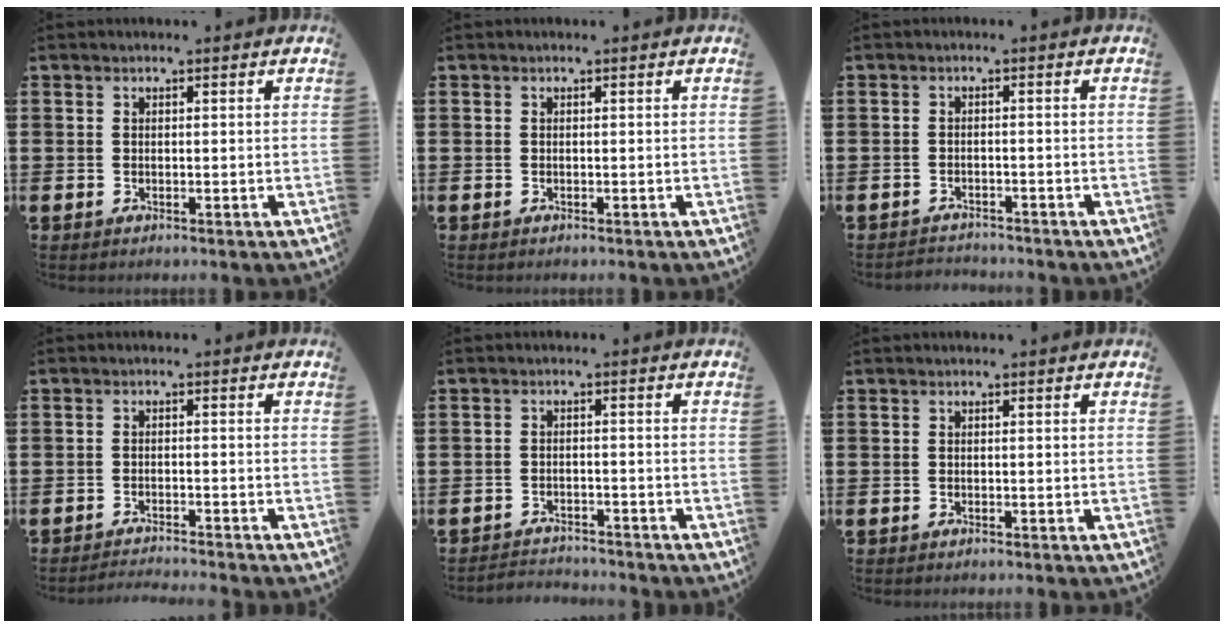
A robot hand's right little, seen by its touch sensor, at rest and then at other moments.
{"total": 0.0}
{"total": 1.5, "force": [-1.5, 0.0, -0.2], "torque": [-0.001, 0.004, -0.033]}
{"total": 1.5, "force": [-1.5, -0.2, 0.1], "torque": [-0.004, 0.003, -0.030]}
{"total": 2.1, "force": [-2.1, 0.1, -0.3], "torque": [-0.003, 0.003, -0.047]}
{"total": 0.0}